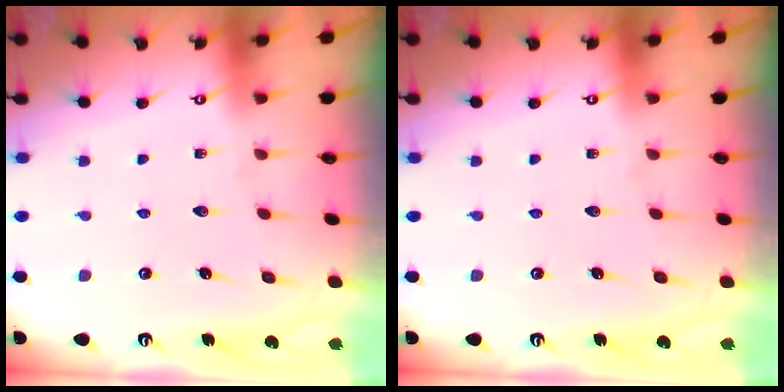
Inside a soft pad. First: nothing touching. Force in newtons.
{"total": 0.0}